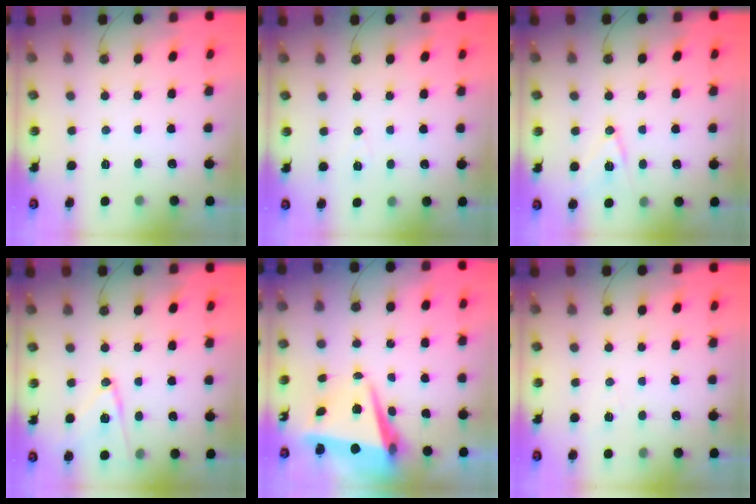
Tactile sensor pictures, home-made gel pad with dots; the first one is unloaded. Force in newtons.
{"total": 4.5, "press": 3.9, "slide": 2.3}
{"total": 10.6, "press": 10.2, "slide": 2.8}
{"total": 12.3, "press": 12.0, "slide": 2.9}
{"total": 8.3, "press": 8.0, "slide": 2.2}
{"total": 3.3, "press": 3.0, "slide": 1.4}